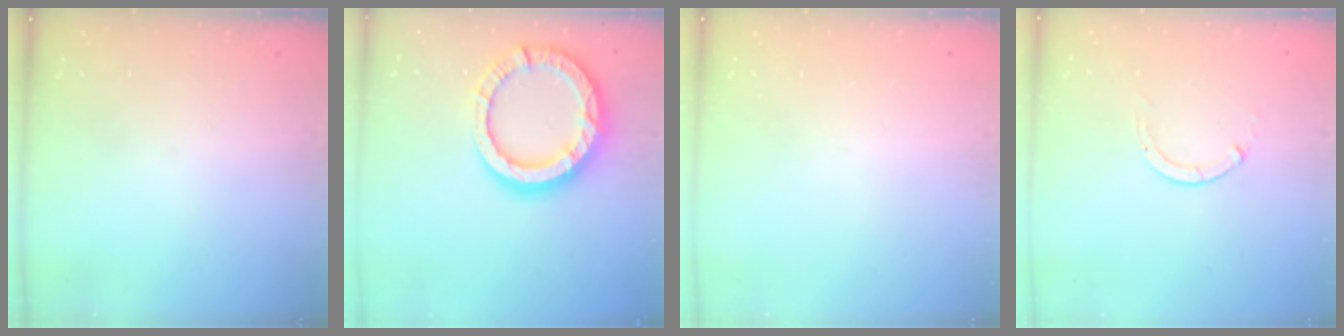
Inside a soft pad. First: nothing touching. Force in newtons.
{"total": 15.9, "press": 15.8, "slide": 1.6}
{"total": 0.0}
{"total": 0.0}